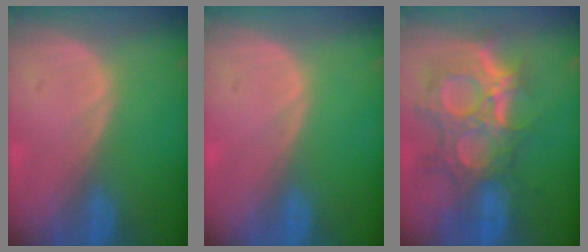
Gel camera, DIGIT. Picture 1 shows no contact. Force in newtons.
{"total": 0.0}
{"total": 11.9, "press": 10.6, "slide": 5.2}